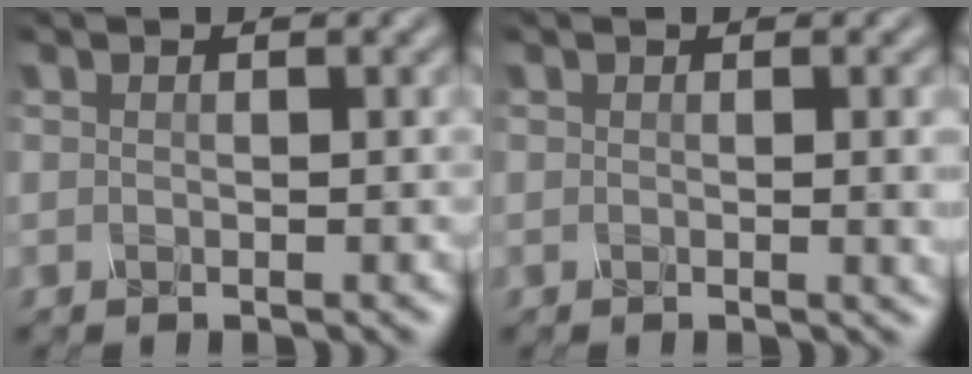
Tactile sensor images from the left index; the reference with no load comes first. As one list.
[{"total": 2.3, "force": [0.0, 0.7, 2.2], "torque": [-0.019, 0.000, -0.003]}]